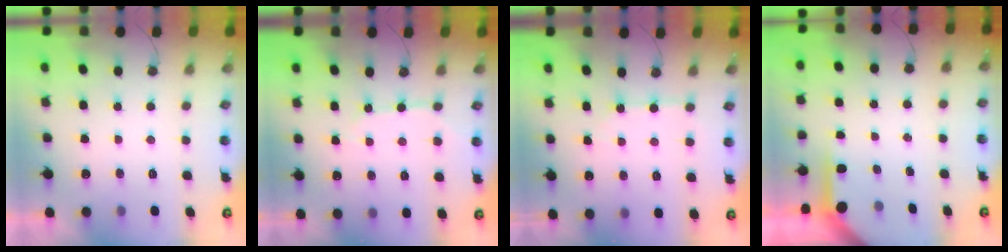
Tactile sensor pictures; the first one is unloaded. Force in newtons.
{"total": 4.7, "press": 4.7, "slide": 0.4}
{"total": 3.9, "press": 3.9, "slide": 0.3}
{"total": 3.7, "press": 3.7, "slide": 0.3}